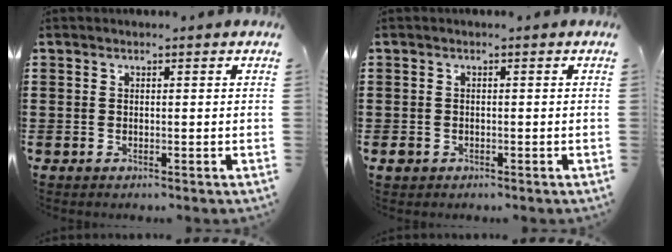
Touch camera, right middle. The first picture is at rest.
{"total": 1.2, "force": [-0.7, 0.9, 0.1], "torque": [-0.005, 0.001, -0.017]}